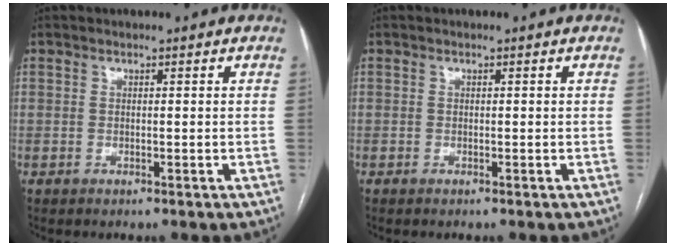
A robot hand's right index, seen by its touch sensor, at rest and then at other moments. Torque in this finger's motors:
{"motor_torque": [-0.11, -0.12, -0.06, -0.03]}